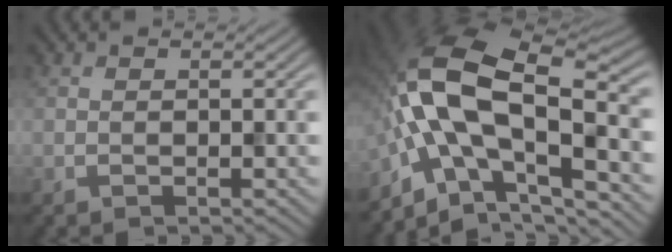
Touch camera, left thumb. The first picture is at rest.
{"total": 16.6, "force": [-3.1, 8.4, 13.9], "torque": [-0.268, 0.019, -0.067]}